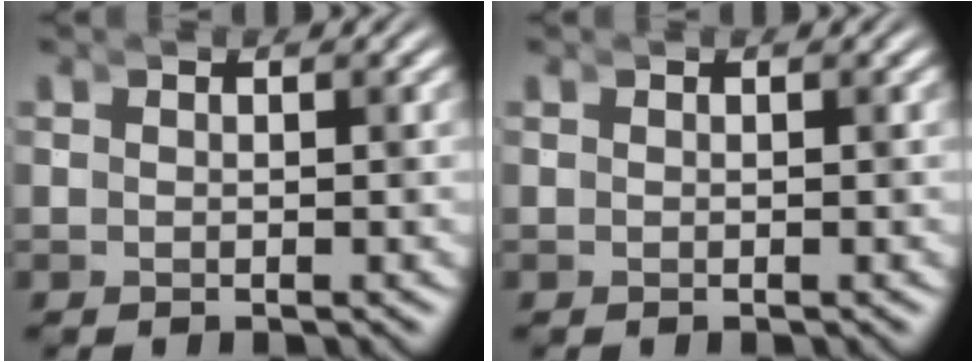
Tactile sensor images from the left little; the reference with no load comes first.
{"total": 0.0}